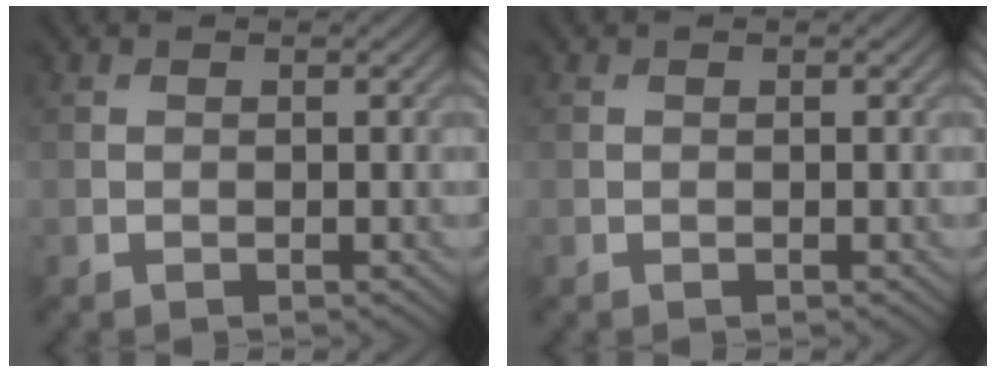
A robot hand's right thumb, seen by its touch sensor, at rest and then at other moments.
{"total": 0.0}